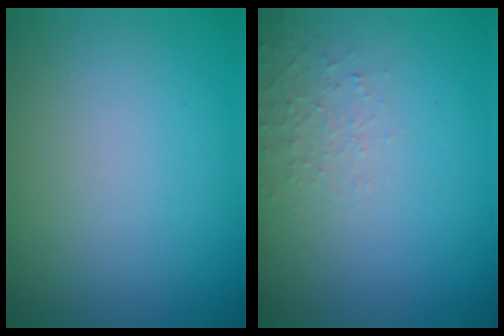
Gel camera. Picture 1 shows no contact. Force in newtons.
{"total": 1.8, "press": 1.8, "slide": 0.4}